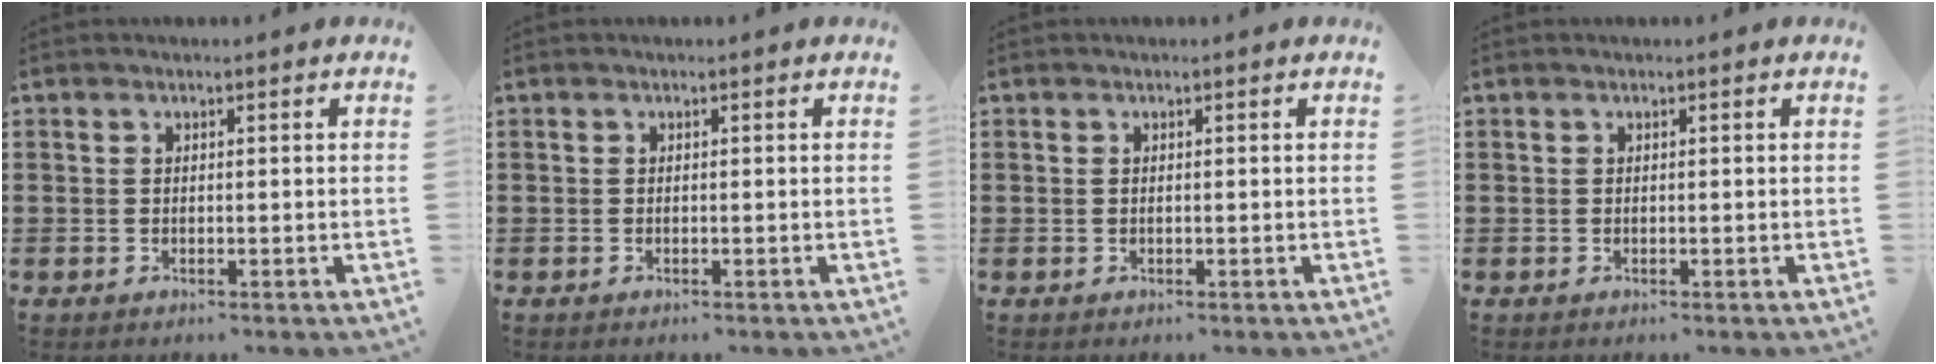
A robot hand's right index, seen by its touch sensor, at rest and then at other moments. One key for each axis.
{"total": 0.0}
{"total": 0.0}
{"total": 0.0}